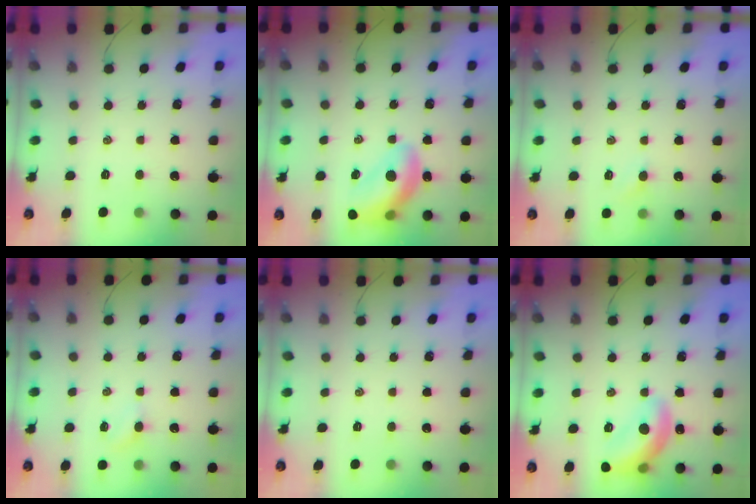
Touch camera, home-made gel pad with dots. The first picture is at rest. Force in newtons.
{"total": 17.3, "press": 16.8, "slide": 4.4}
{"total": 3.2, "press": 3.0, "slide": 0.9}
{"total": 2.8, "press": 2.6, "slide": 1.0}
{"total": 0.0}
{"total": 13.9, "press": 13.7, "slide": 2.0}